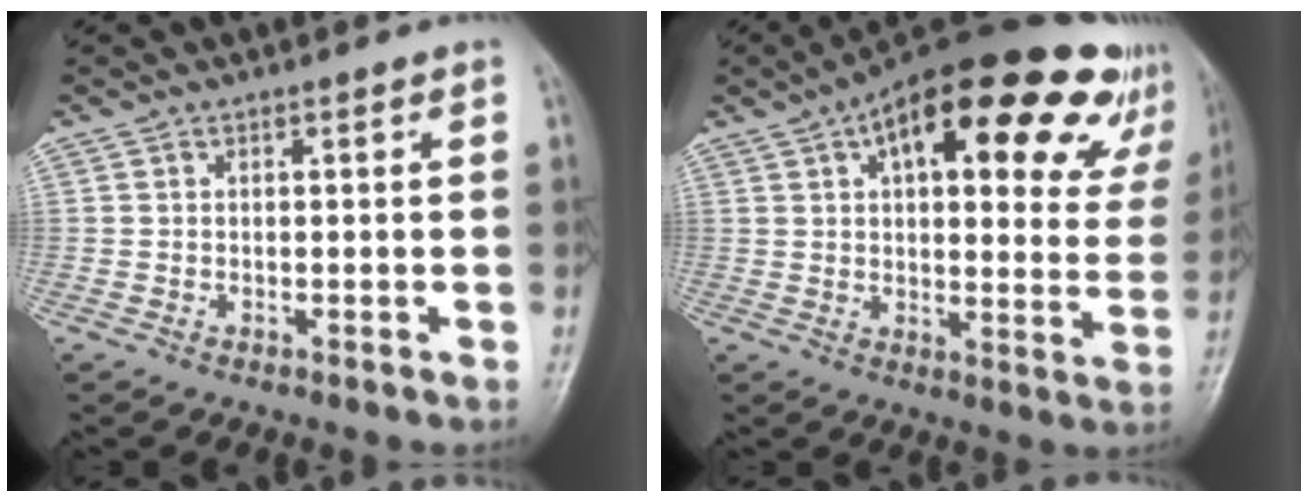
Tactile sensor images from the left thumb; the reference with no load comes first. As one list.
[{"total": 28.2, "force": [14.7, 11.5, 21.1], "torque": [-0.265, 0.005, 0.194]}]